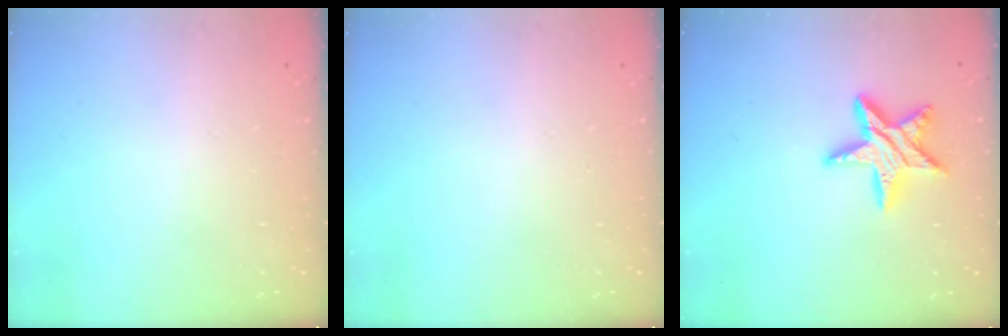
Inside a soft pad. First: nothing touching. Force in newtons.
{"total": 0.0}
{"total": 11.6, "press": 11.6, "slide": 0.6}